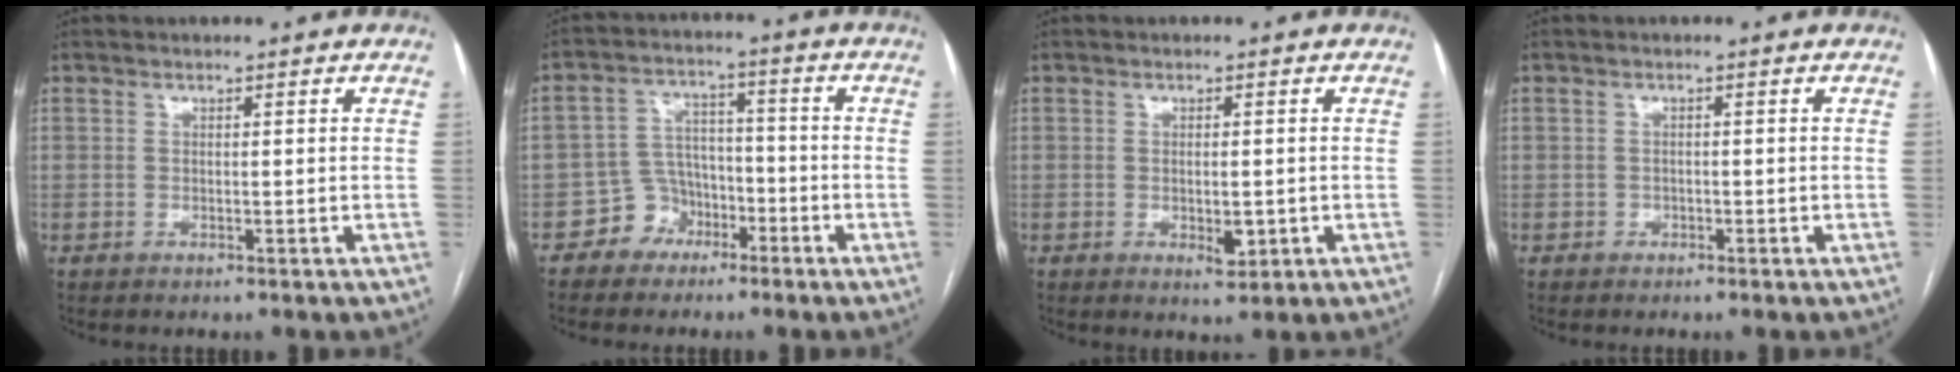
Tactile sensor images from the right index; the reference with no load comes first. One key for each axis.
{"total": 6.0, "fx": -3.6, "fy": 4.8, "fz": 1.0, "tx": -0.015, "ty": 0.020, "tz": -0.060}
{"total": 2.8, "fx": -0.6, "fy": 1.2, "fz": 2.5, "tx": -0.041, "ty": -0.005, "tz": -0.004}
{"total": 0.9, "fx": -0.5, "fy": 0.8, "fz": 0.0, "tx": -0.003, "ty": 0.004, "tz": -0.012}